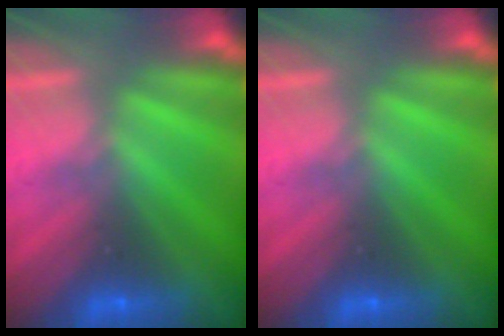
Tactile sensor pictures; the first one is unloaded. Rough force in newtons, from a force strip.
{"total": 0.0}